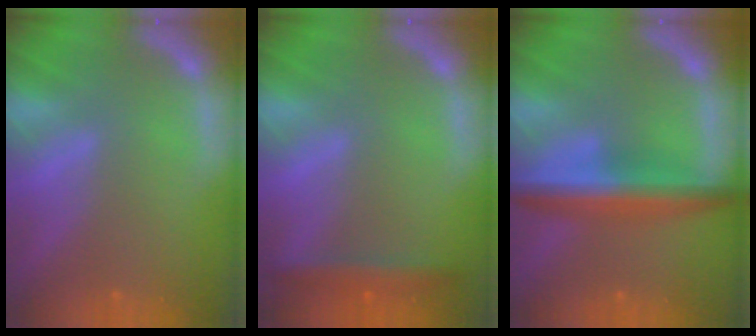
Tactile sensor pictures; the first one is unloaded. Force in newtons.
{"total": 3.0}
{"total": 6.0}